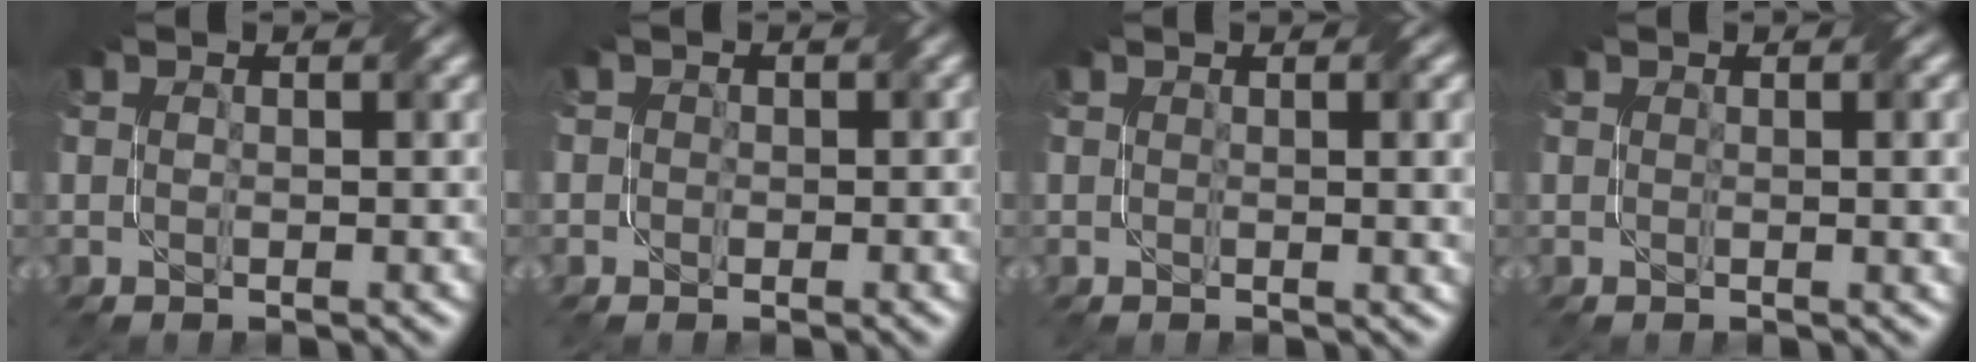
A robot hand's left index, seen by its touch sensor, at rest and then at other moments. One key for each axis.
{"total": 1.7, "fx": 0.3, "fy": 1.5, "fz": 0.7, "tx": -0.005, "ty": 0.005, "tz": -0.006}
{"total": 2.8, "fx": 0.7, "fy": 0.9, "fz": 2.6, "tx": -0.024, "ty": 0.002, "tz": 0.012}
{"total": 2.5, "fx": 0.6, "fy": 0.8, "fz": 2.3, "tx": -0.021, "ty": 0.003, "tz": 0.010}